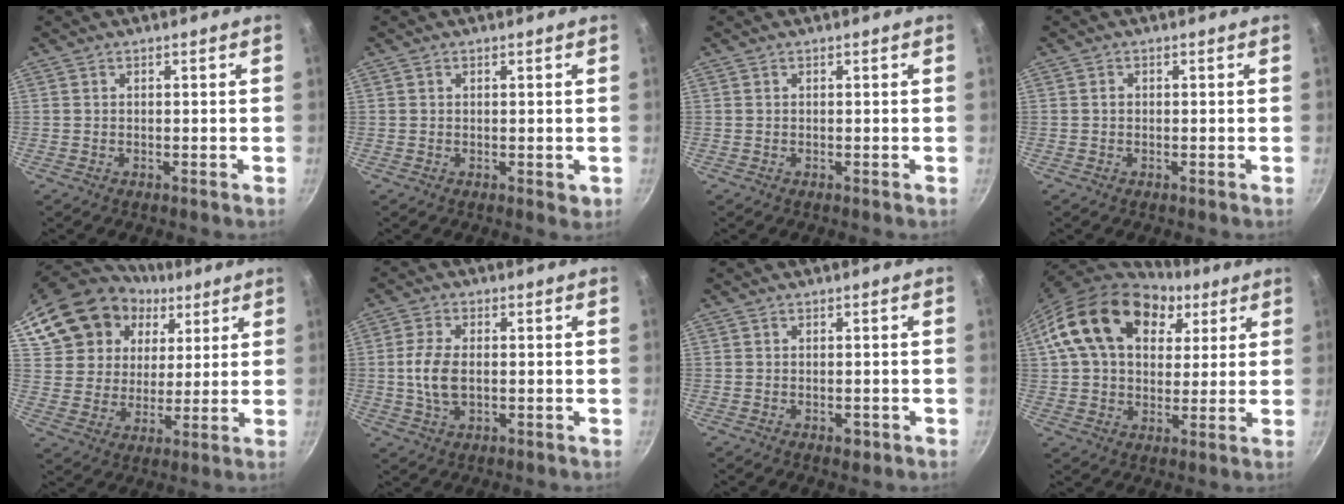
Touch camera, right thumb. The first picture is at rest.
{"total": 2.0, "force": [0.3, 1.3, 1.5], "torque": [-0.015, 0.000, 0.005]}
{"total": 0.0}
{"total": 0.6, "force": [-0.1, 0.6, 0.3], "torque": [-0.003, 0.003, -0.002]}
{"total": 20.5, "force": [9.5, 15.9, 8.7], "torque": [-0.160, 0.014, 0.174]}
{"total": 7.1, "force": [-0.2, 4.1, 5.9], "torque": [-0.117, 0.007, -0.005]}
{"total": 2.0, "force": [-0.8, 1.2, 1.4], "torque": [-0.017, 0.004, -0.010]}
{"total": 20.5, "force": [8.3, 14.0, 12.5], "torque": [-0.202, 0.002, 0.135]}